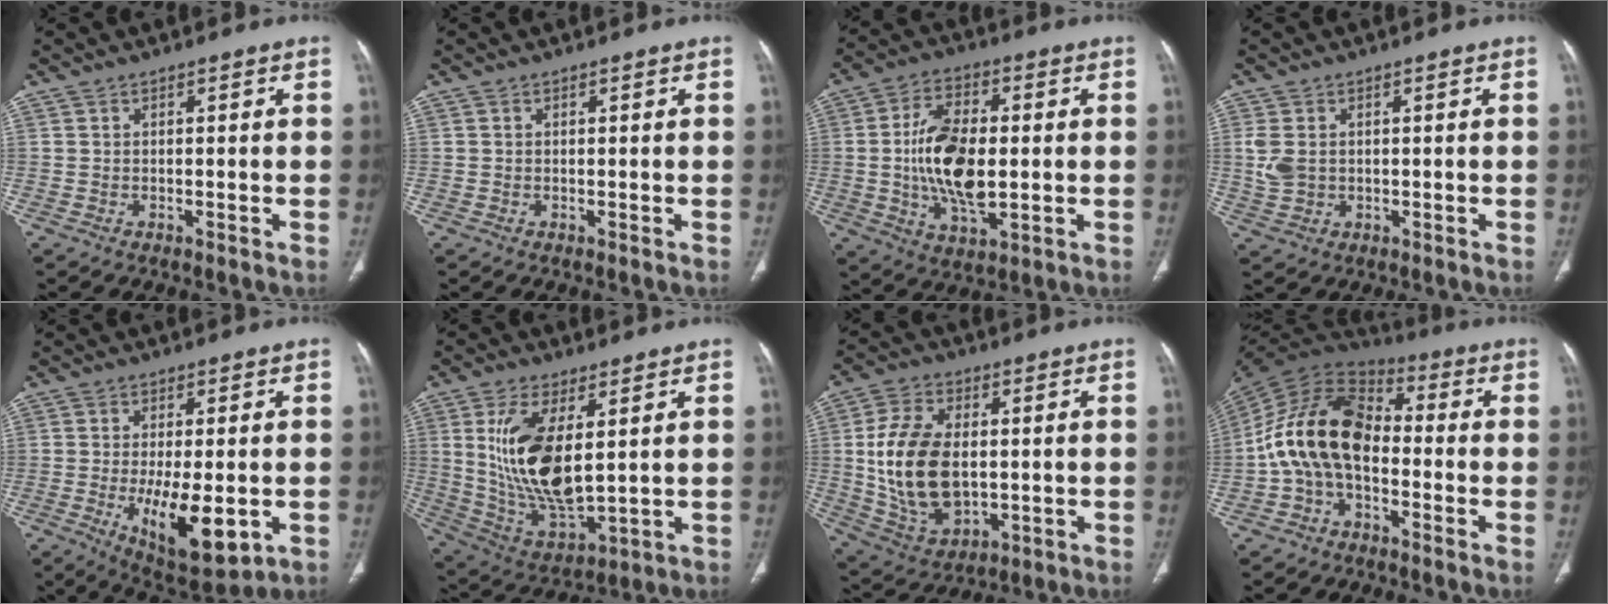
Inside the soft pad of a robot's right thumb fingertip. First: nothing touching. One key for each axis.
{"total": 0.0}
{"total": 15.0, "fx": -0.2, "fy": 7.9, "fz": 12.8, "tx": -0.229, "ty": -0.001, "tz": -0.002}
{"total": 4.4, "fx": 0.6, "fy": 3.3, "fz": 2.9, "tx": -0.066, "ty": -0.001, "tz": 0.018}
{"total": 13.3, "fx": -3.1, "fy": 5.3, "fz": 11.8, "tx": -0.180, "ty": -0.022, "tz": -0.033}
{"total": 16.9, "fx": 3.5, "fy": 7.6, "fz": 14.7, "tx": -0.283, "ty": -0.026, "tz": 0.084}
{"total": 17.4, "fx": 0.4, "fy": 10.9, "fz": 13.6, "tx": -0.251, "ty": -0.006, "tz": 0.023}
{"total": 16.0, "fx": -2.2, "fy": 10.1, "fz": 12.1, "tx": -0.218, "ty": 0.052, "tz": -0.052}